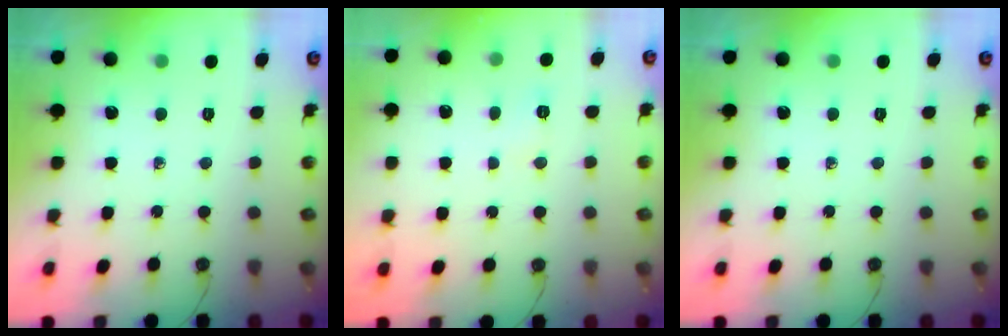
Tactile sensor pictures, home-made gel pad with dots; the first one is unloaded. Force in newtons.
{"total": 5.9, "press": 5.9, "slide": 0.6}
{"total": 0.0}